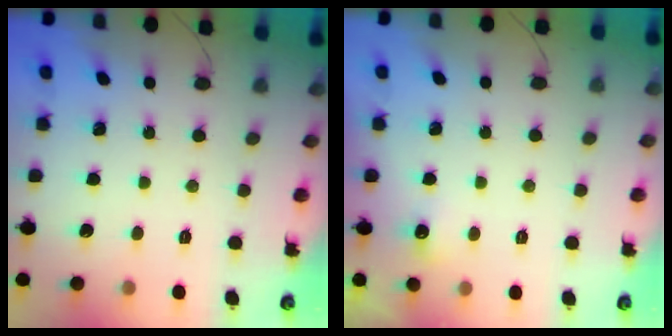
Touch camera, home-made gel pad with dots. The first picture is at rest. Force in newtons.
{"total": 3.7, "press": 3.6, "slide": 1.1}